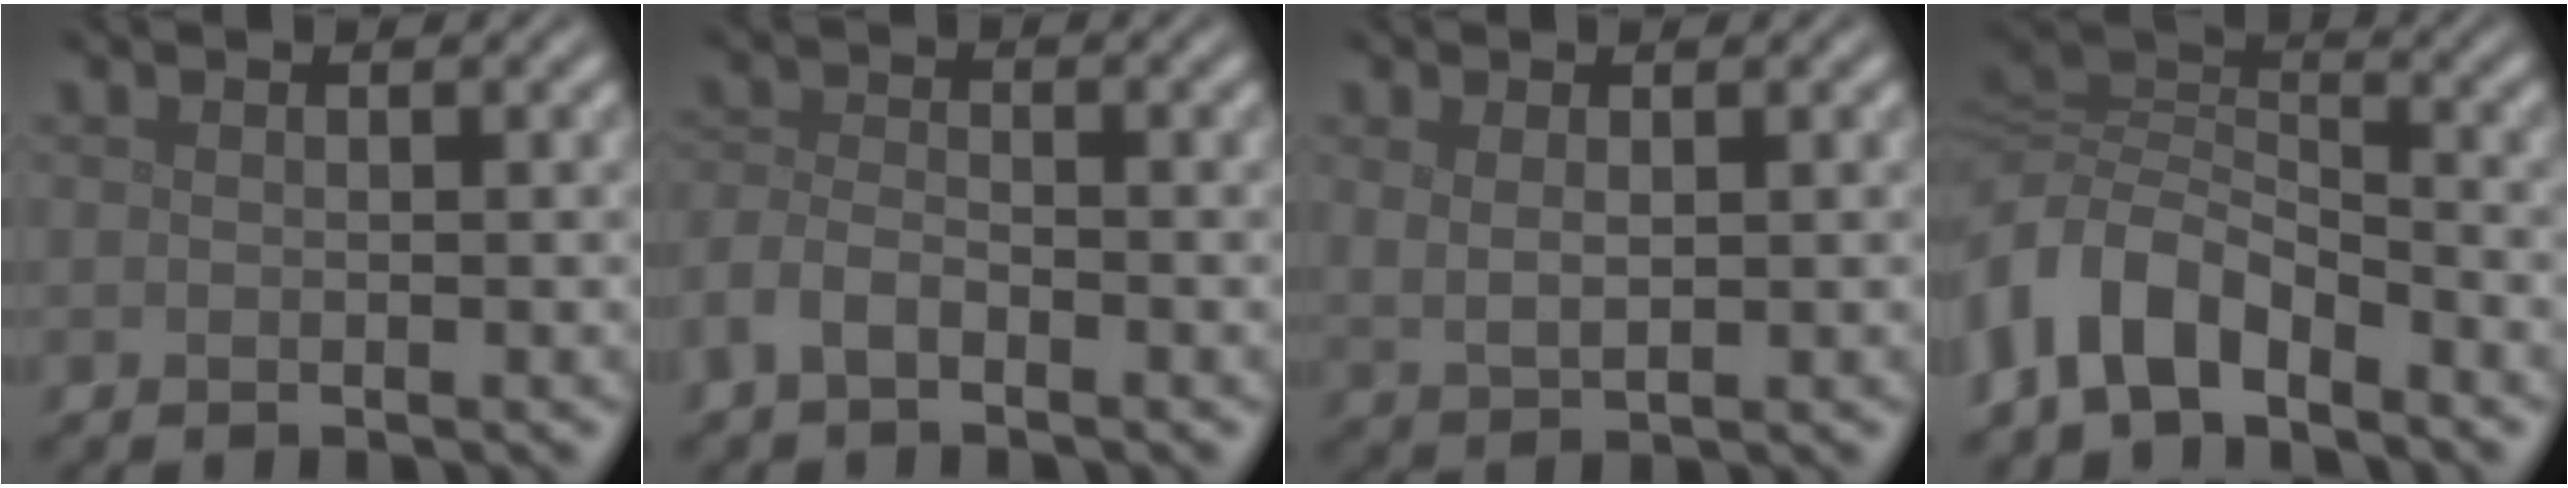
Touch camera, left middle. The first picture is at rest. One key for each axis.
{"total": 2.5, "fx": -1.8, "fy": 1.0, "fz": 1.4, "tx": -0.031, "ty": 0.004, "tz": -0.045}
{"total": 1.7, "fx": 0.8, "fy": 0.6, "fz": 1.3, "tx": -0.028, "ty": -0.006, "tz": 0.020}
{"total": 6.5, "fx": -3.4, "fy": 3.6, "fz": 4.1, "tx": -0.082, "ty": 0.003, "tz": -0.080}